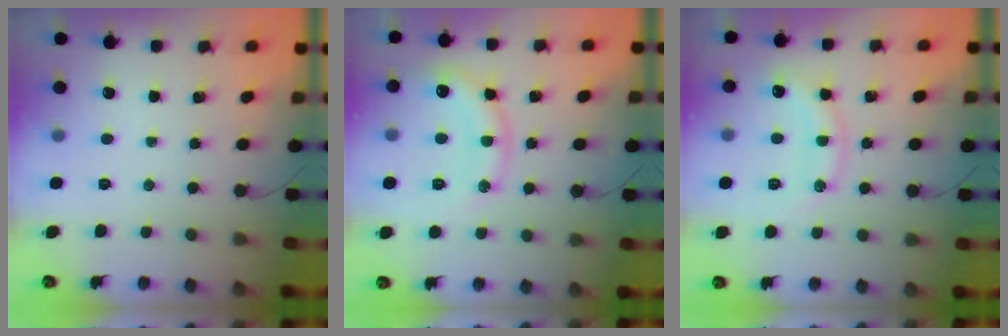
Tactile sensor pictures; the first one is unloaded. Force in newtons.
{"total": 13.2, "press": 13.2, "slide": 0.8}
{"total": 12.5, "press": 12.5, "slide": 0.6}